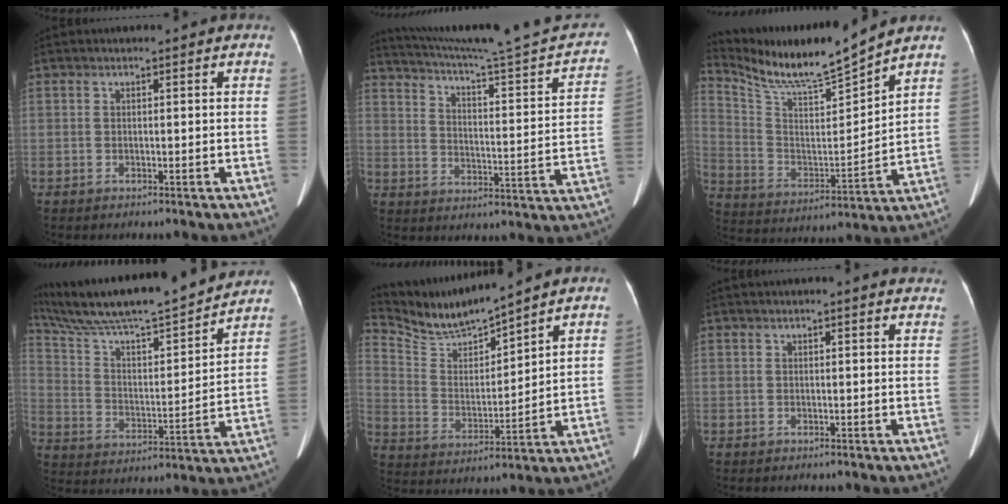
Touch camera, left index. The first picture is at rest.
{"total": 25.0, "force": [22.8, -0.3, 10.2], "torque": [-0.156, -0.055, 0.296]}
{"total": 13.7, "force": [12.6, -1.4, 5.0], "torque": [-0.114, -0.011, 0.236]}
{"total": 23.7, "force": [20.7, 1.9, 11.3], "torque": [-0.201, 0.009, 0.325]}
{"total": 10.5, "force": [10.1, -0.8, 2.8], "torque": [-0.074, 0.002, 0.209]}
{"total": 5.9, "force": [5.4, 0.5, 2.2], "torque": [-0.022, 0.015, 0.048]}